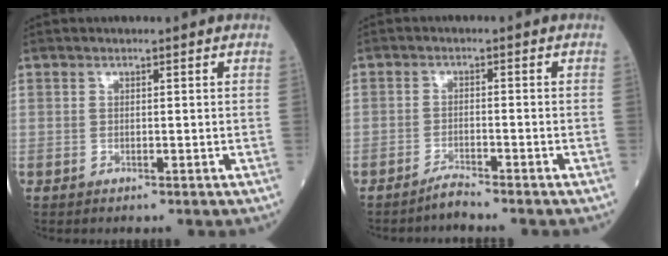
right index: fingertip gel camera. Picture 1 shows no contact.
{"total": 1.8, "force": [-1.6, -0.3, 0.5], "torque": [-0.013, -0.002, -0.031]}